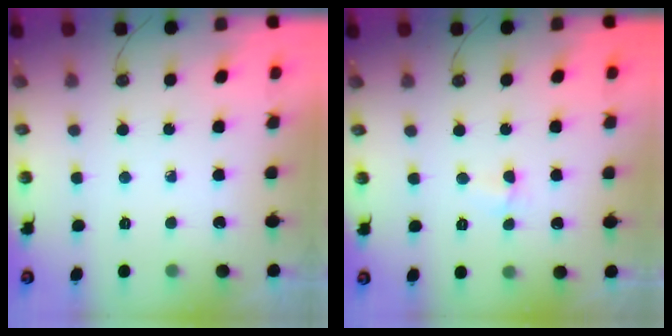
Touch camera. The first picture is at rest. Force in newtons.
{"total": 2.7, "press": 2.0, "slide": 1.8}